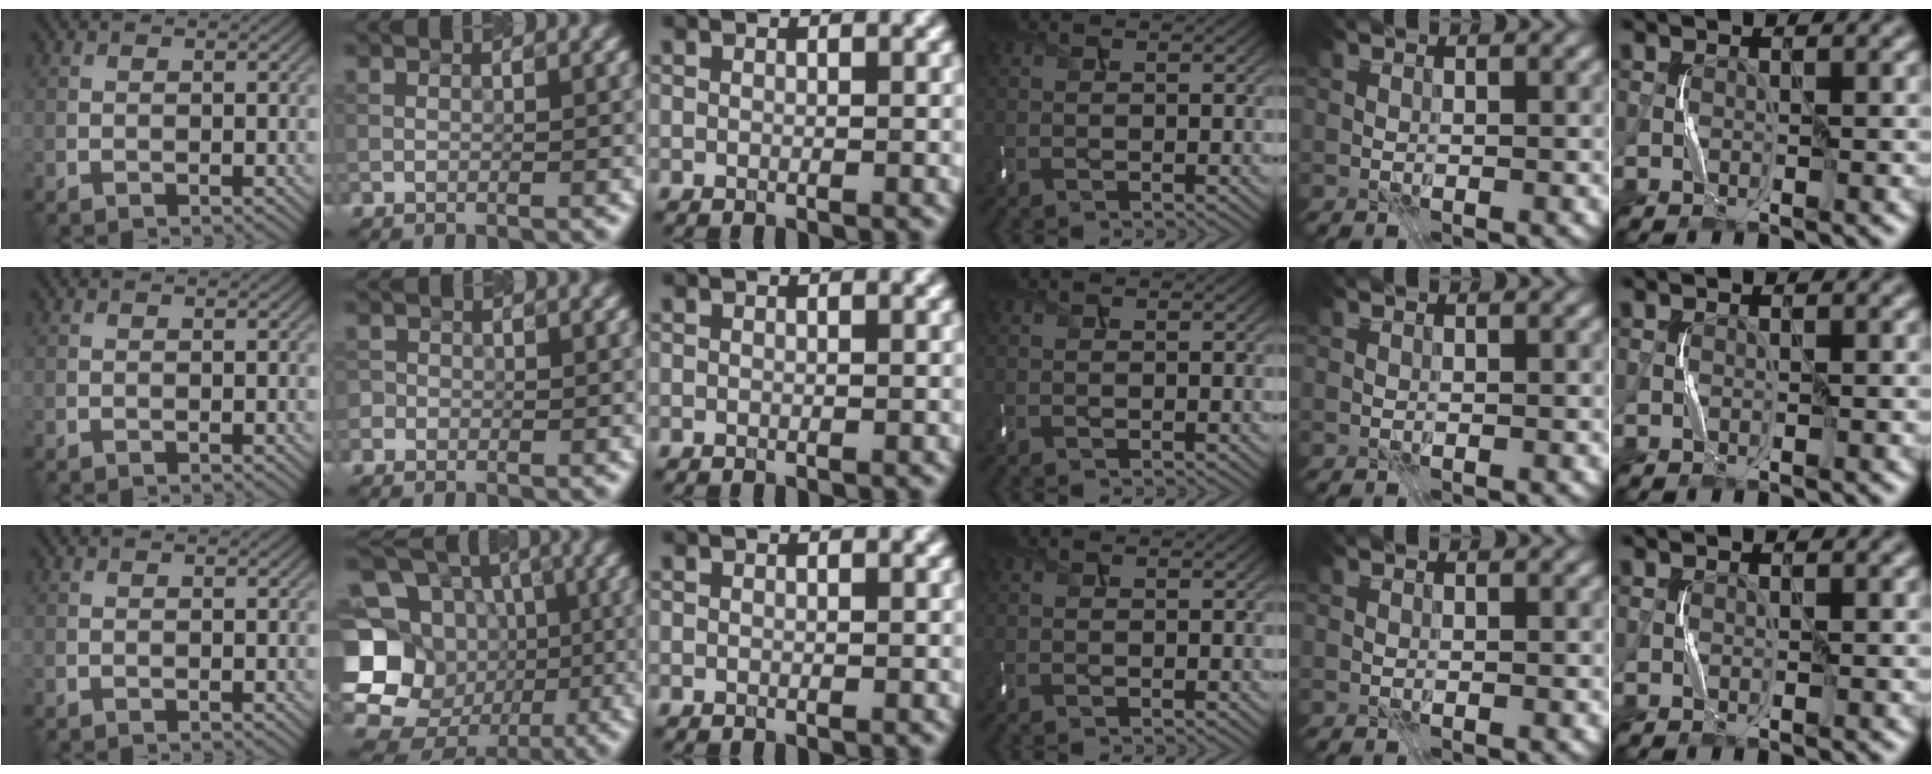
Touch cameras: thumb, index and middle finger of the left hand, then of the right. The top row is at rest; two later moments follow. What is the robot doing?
{"motion": "press", "object": "keyboard"}